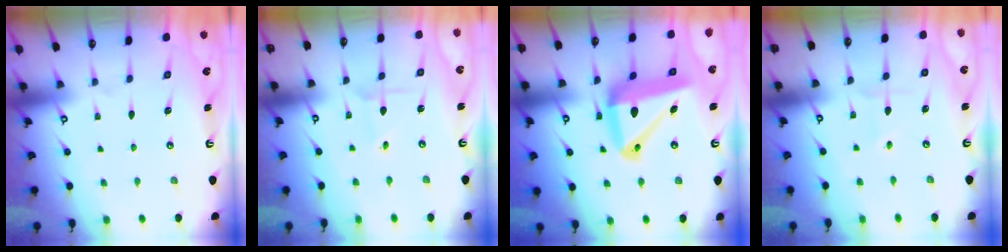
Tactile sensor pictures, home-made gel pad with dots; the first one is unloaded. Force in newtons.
{"total": 1.9, "press": 1.9, "slide": 0.2}
{"total": 18.6, "press": 18.4, "slide": 2.5}
{"total": 1.9, "press": 1.7, "slide": 1.0}